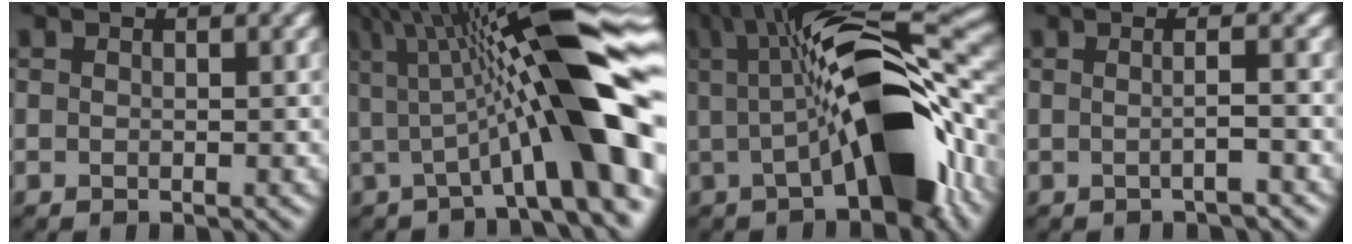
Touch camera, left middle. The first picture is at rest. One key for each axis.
{"total": 13.4, "fx": 0.8, "fy": 2.4, "fz": 13.1, "tx": -0.187, "ty": 0.020, "tz": 0.009}
{"total": 13.0, "fx": -0.1, "fy": 4.1, "fz": 12.3, "tx": -0.176, "ty": 0.018, "tz": -0.013}
{"total": 2.3, "fx": -0.2, "fy": 0.6, "fz": 2.2, "tx": -0.028, "ty": 0.000, "tz": -0.013}